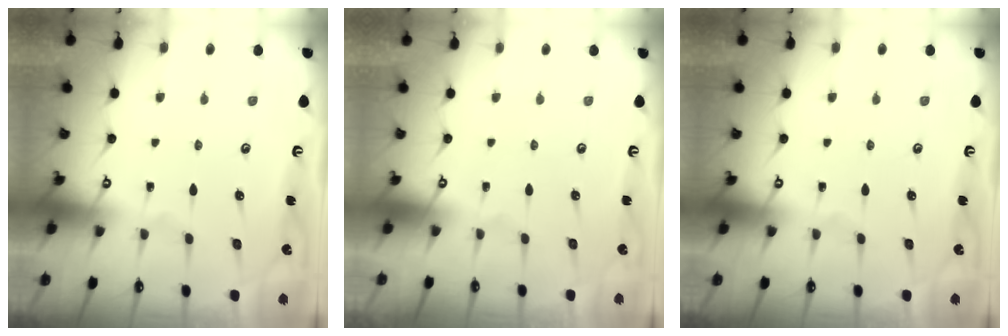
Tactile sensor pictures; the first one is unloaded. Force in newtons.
{"total": 1.5, "press": 1.4, "slide": 0.6}
{"total": 0.0}